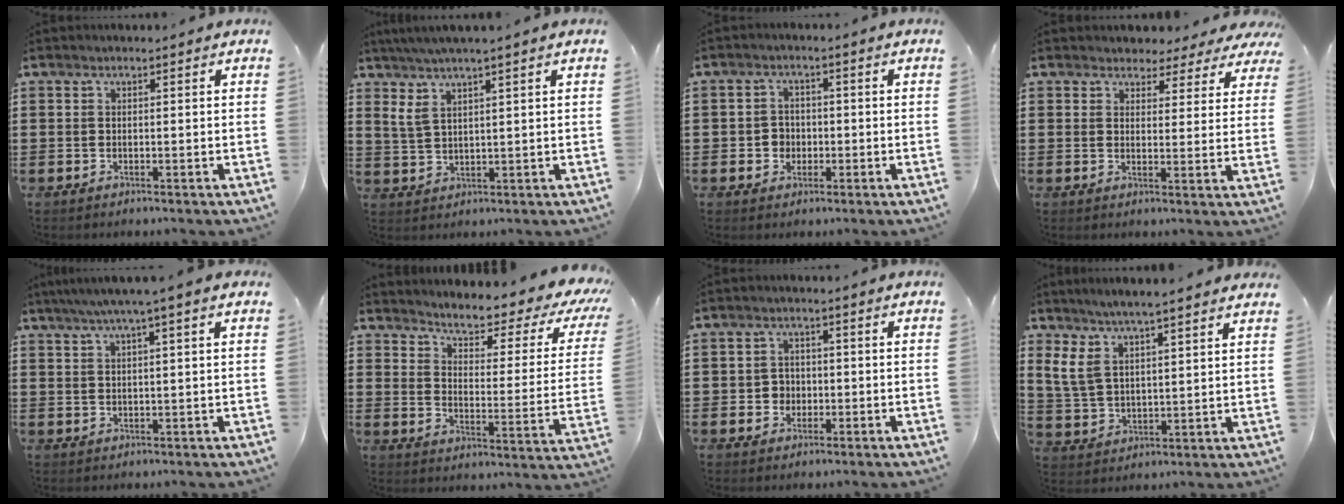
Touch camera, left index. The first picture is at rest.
{"total": 3.9, "force": [2.3, 0.6, 3.1], "torque": [-0.066, 0.003, 0.041]}
{"total": 2.7, "force": [-0.6, 2.5, 1.0], "torque": [-0.027, 0.004, -0.016]}
{"total": 3.4, "force": [3.1, 1.4, 0.2], "torque": [-0.014, -0.008, 0.055]}
{"total": 3.4, "force": [2.1, -0.4, 2.7], "torque": [-0.055, 0.002, 0.034]}
{"total": 4.4, "force": [3.9, 0.3, 2.2], "torque": [-0.057, -0.038, 0.054]}
{"total": 2.6, "force": [-0.5, 2.4, 0.8], "torque": [-0.025, 0.006, -0.014]}
{"total": 6.2, "force": [4.6, 2.3, 3.6], "torque": [-0.094, -0.010, 0.080]}